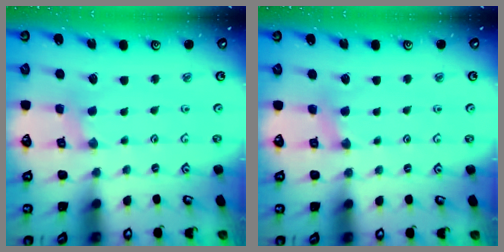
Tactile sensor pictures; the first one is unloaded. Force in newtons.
{"total": 2.9, "press": 2.9, "slide": 0.6}